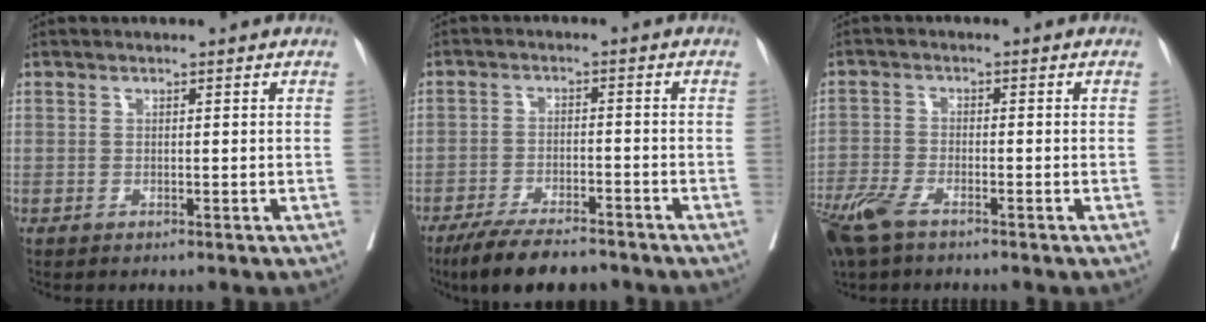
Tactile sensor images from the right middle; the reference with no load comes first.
{"total": 10.3, "force": [-8.7, 1.9, 5.2], "torque": [-0.085, -0.021, -0.140]}
{"total": 7.2, "force": [-5.1, 2.4, 4.4], "torque": [-0.094, -0.014, -0.099]}